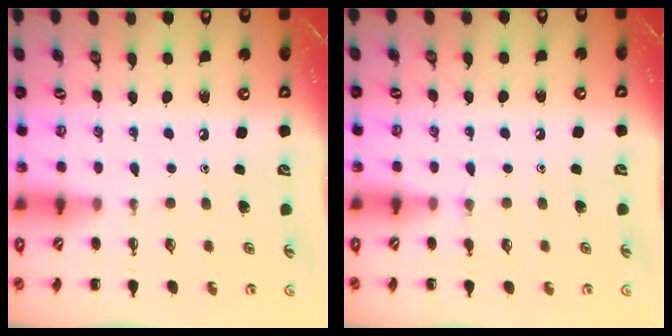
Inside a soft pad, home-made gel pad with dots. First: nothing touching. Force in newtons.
{"total": 3.9, "press": 3.7, "slide": 1.4}